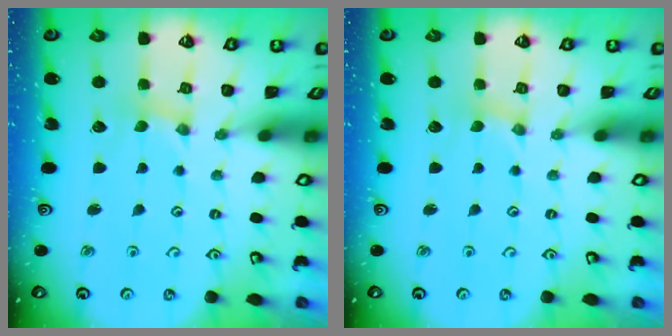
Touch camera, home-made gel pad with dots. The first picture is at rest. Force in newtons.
{"total": 0.0}